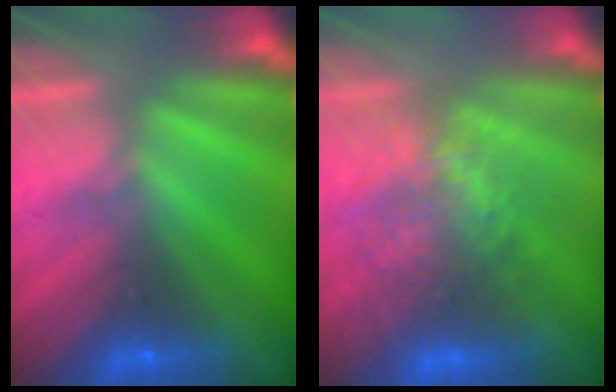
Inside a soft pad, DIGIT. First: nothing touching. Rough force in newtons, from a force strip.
{"total": 3.6}